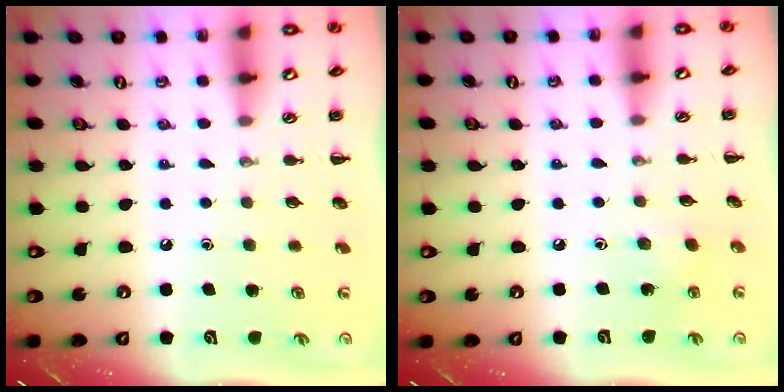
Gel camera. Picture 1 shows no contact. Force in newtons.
{"total": 1.9, "press": 1.8, "slide": 0.7}